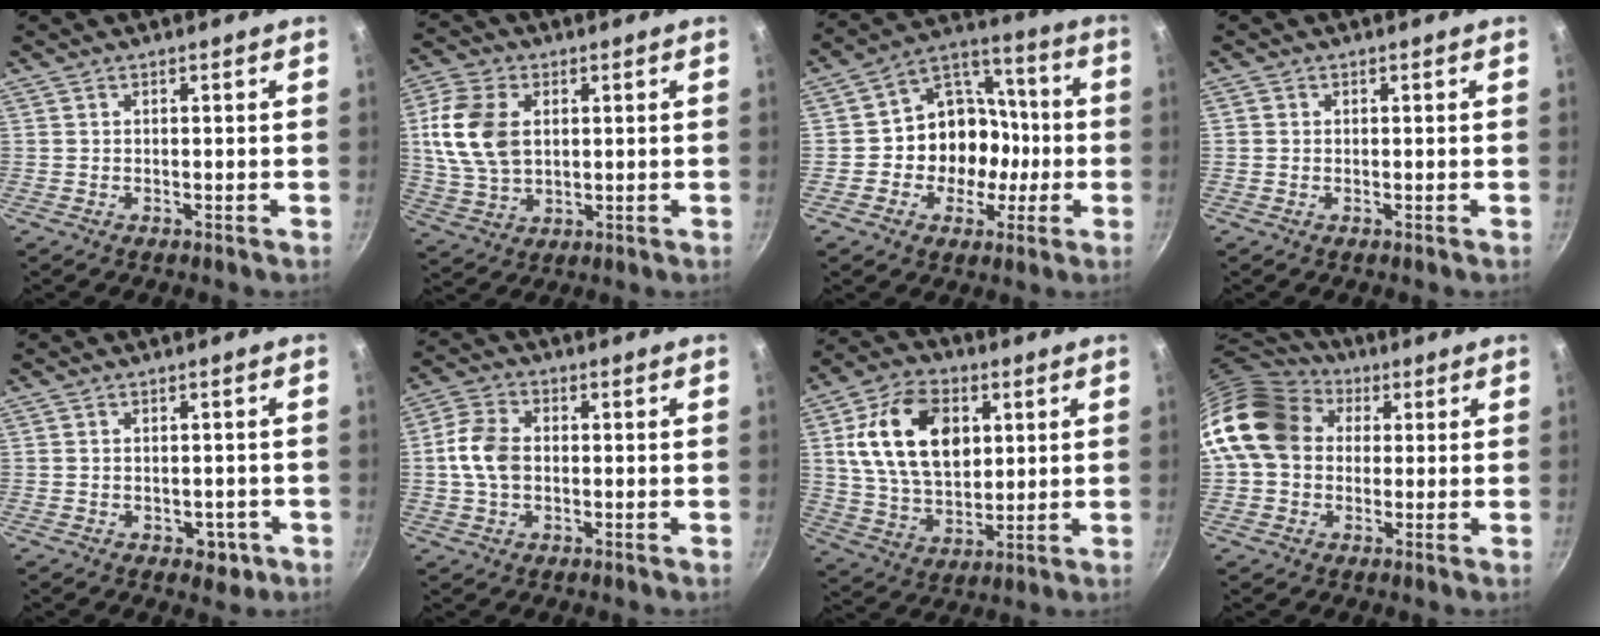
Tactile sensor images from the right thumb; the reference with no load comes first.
{"total": 12.6, "force": [2.3, 8.4, 9.1], "torque": [-0.168, -0.004, 0.044]}
{"total": 14.3, "force": [-2.1, 12.0, 7.4], "torque": [-0.071, 0.044, -0.042]}
{"total": 0.5, "force": [0.0, 0.5, 0.1], "torque": [0.001, 0.002, -0.002]}
{"total": 4.0, "force": [-1.5, 2.7, 2.6], "torque": [-0.016, 0.013, -0.010]}
{"total": 7.8, "force": [-0.1, 5.5, 5.5], "torque": [-0.100, 0.015, -0.011]}
{"total": 17.9, "force": [4.7, 11.9, 12.5], "torque": [-0.198, -0.007, 0.084]}
{"total": 17.1, "force": [3.0, 13.8, 9.7], "torque": [-0.164, 0.035, 0.039]}